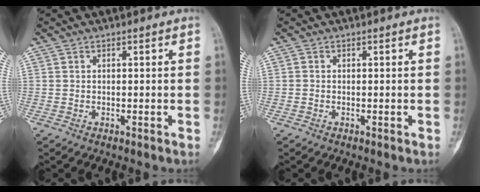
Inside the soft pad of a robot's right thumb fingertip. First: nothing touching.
{"total": 0.0}